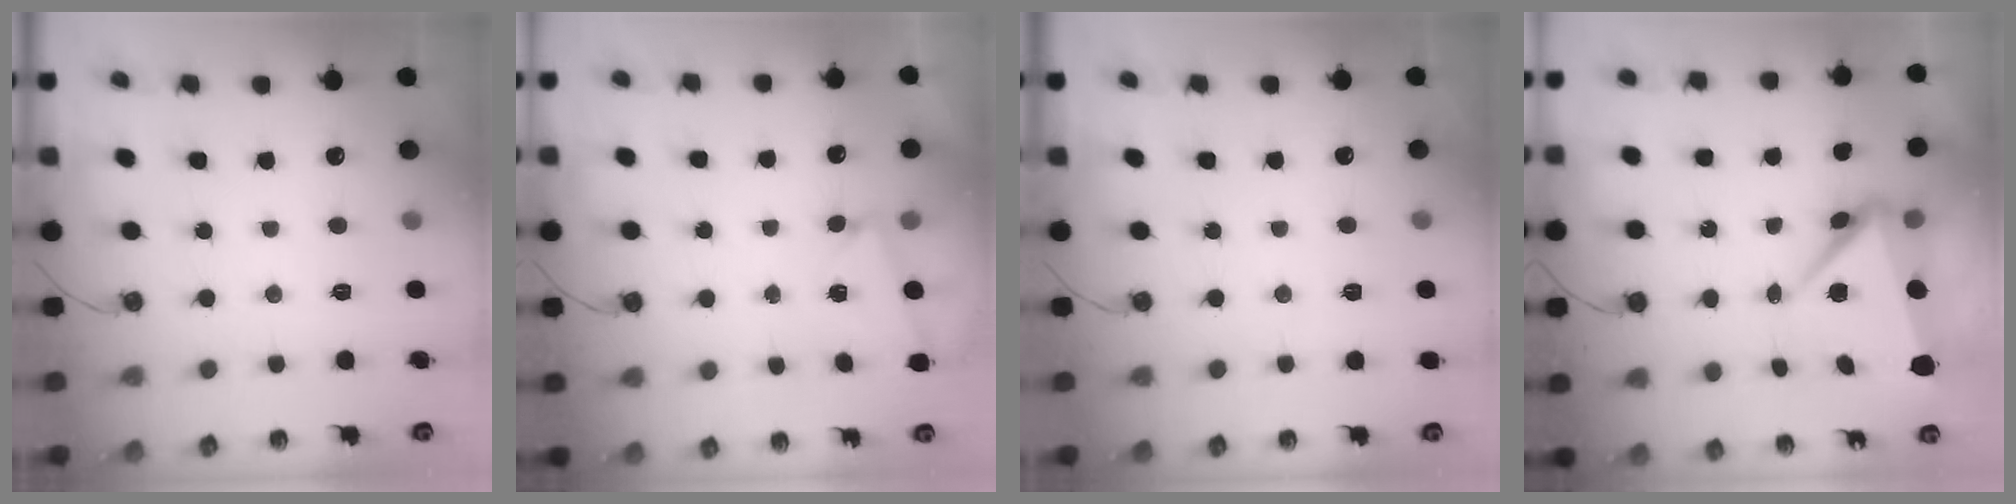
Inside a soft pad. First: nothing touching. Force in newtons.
{"total": 1.7, "press": 0.9, "slide": 1.5}
{"total": 2.9, "press": 1.5, "slide": 2.5}
{"total": 8.0, "press": 7.9, "slide": 1.1}